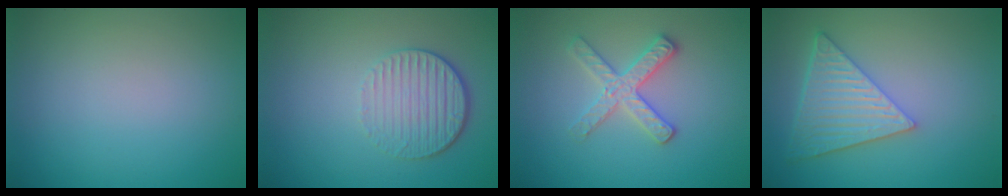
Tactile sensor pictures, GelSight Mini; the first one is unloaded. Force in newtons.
{"total": 3.6, "press": 2.6, "slide": 2.5}
{"total": 2.9, "press": 2.8, "slide": 0.8}
{"total": 6.0, "press": 4.6, "slide": 3.8}